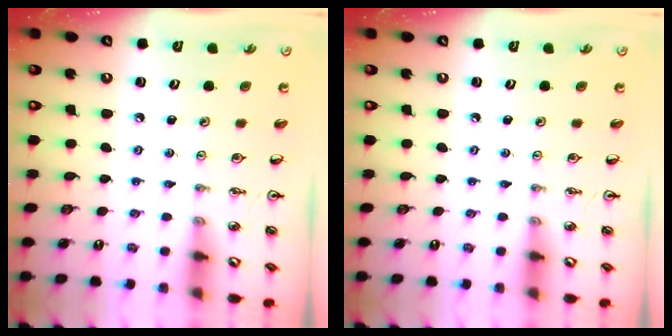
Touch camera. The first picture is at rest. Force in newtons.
{"total": 0.0}